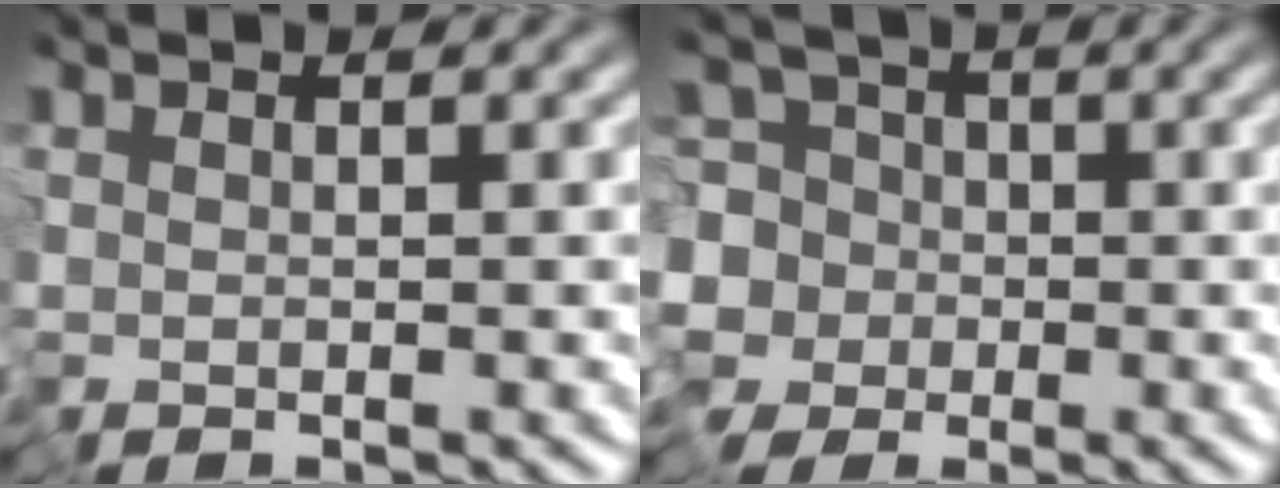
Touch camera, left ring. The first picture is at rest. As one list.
[{"total": 8.0, "force": [-0.4, 7.5, 2.9], "torque": [-0.046, 0.028, -0.066]}]